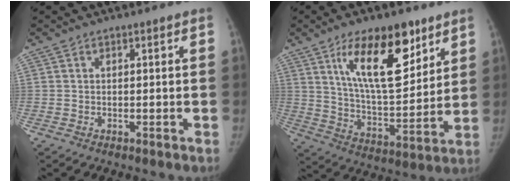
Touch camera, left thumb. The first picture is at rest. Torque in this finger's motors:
{"motor_torque": [0.15, 0.38, 1.53, -1.24, 0.52]}